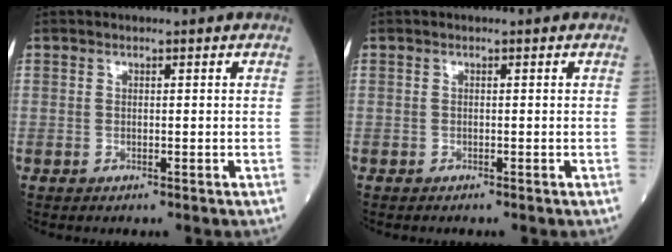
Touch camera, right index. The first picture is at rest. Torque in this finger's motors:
{"motor_torque": [-0.03, -0.02, 0.00, -0.06]}